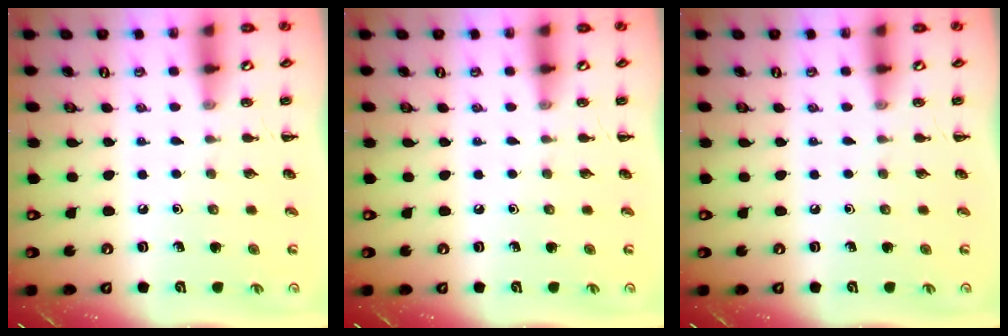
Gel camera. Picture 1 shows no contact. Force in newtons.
{"total": 0.0}
{"total": 0.0}